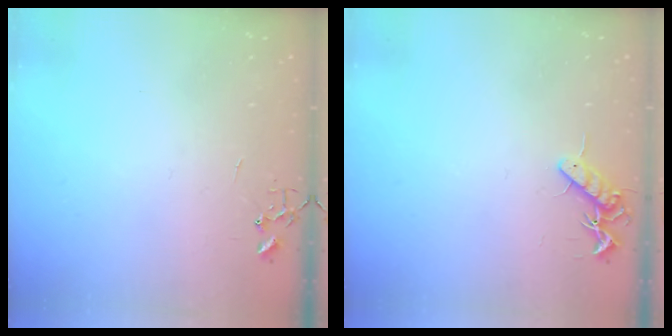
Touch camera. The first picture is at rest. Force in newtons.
{"total": 8.1, "press": 8.1, "slide": 0.8}